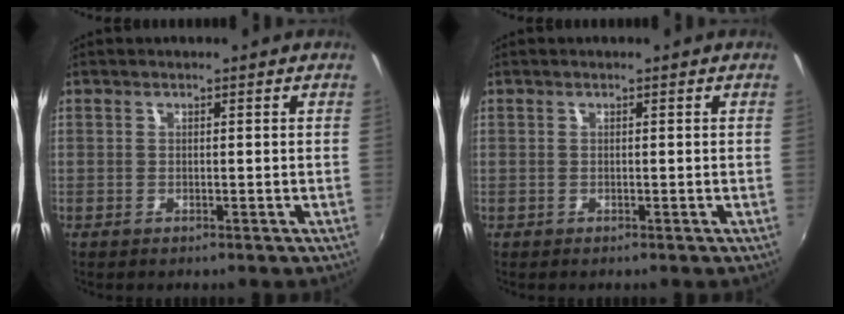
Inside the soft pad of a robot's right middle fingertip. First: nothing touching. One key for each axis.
{"total": 0.0}